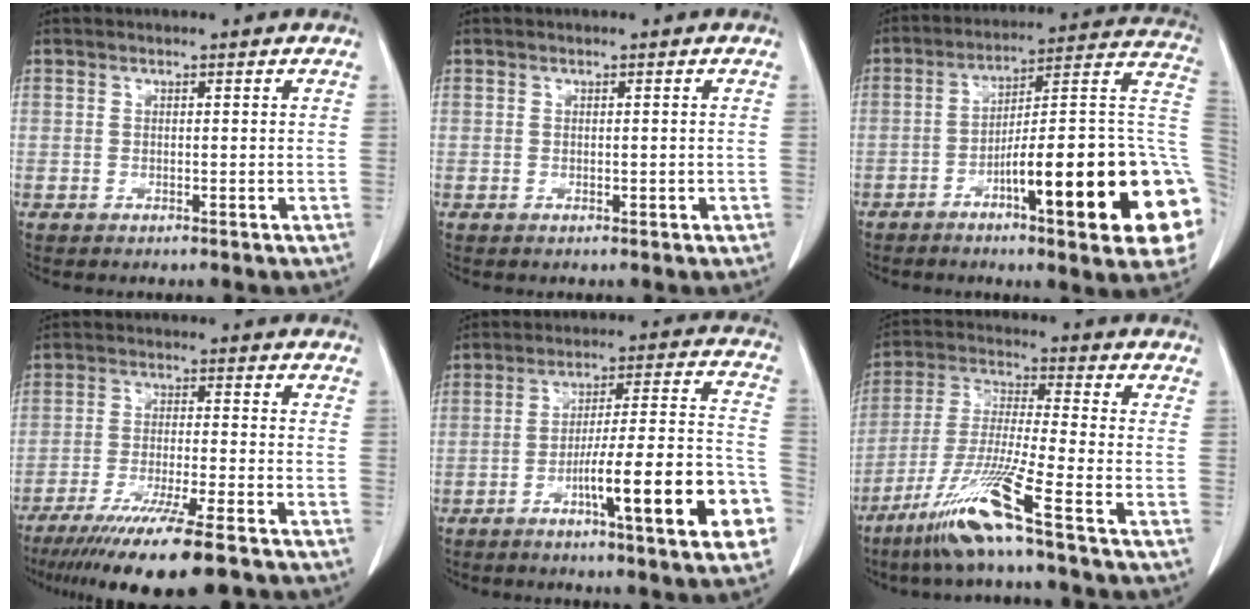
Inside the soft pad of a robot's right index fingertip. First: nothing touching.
{"total": 0.7, "force": [-0.2, 0.4, 0.6], "torque": [-0.010, 0.004, 0.001]}
{"total": 24.4, "force": [-6.7, 3.0, 23.3], "torque": [-0.232, 0.016, -0.093]}
{"total": 14.5, "force": [-11.1, -0.1, 9.3], "torque": [-0.156, -0.045, -0.179]}
{"total": 17.5, "force": [-7.1, 1.2, 16.0], "torque": [-0.198, 0.017, -0.101]}
{"total": 12.1, "force": [-7.6, -1.8, 9.3], "torque": [-0.190, -0.040, -0.151]}